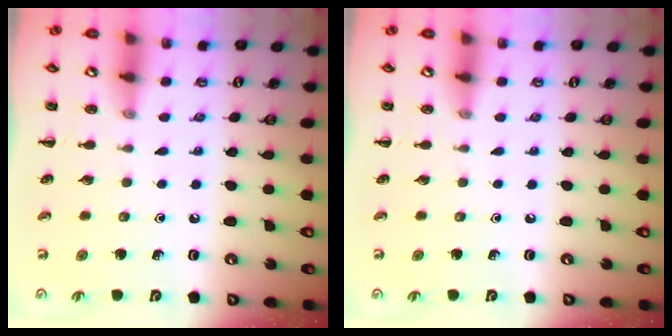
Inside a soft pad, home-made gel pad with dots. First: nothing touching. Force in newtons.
{"total": 0.0}